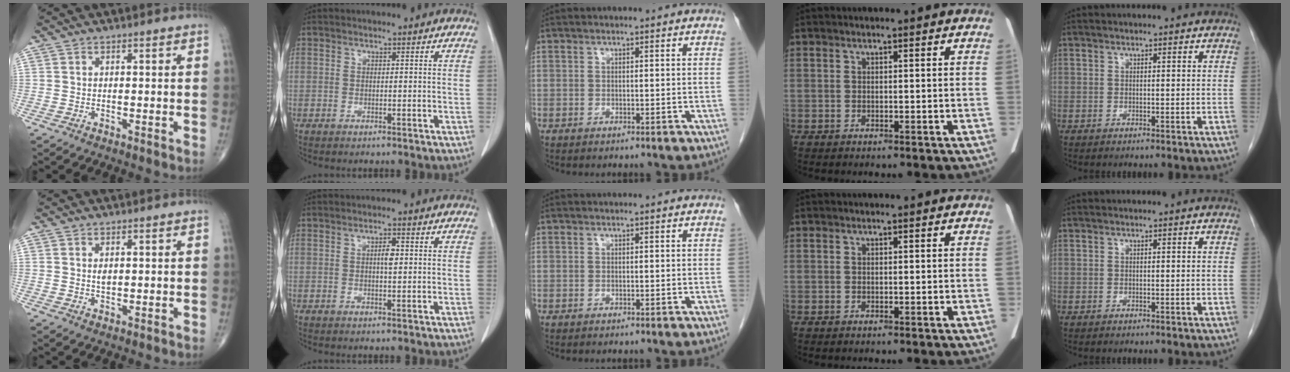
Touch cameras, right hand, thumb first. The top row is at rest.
{"thumb": {"total": 1.5, "force": [0.4, 0.9, 1.2], "torque": [-0.019, -0.003, 0.009]}, "index": {"total": 1.9, "force": [0.3, 0.5, 1.8], "torque": [-0.033, 0.002, 0.005]}}